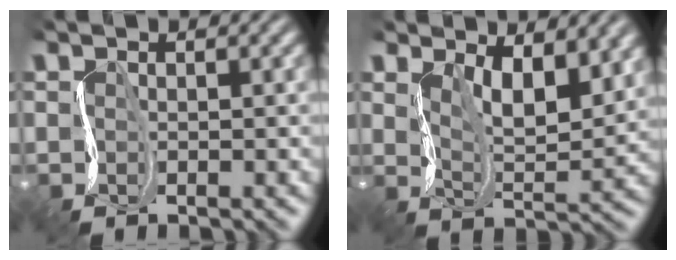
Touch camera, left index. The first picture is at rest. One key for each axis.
{"total": 6.3, "fx": 2.7, "fy": 2.8, "fz": 5.0, "tx": -0.078, "ty": -0.011, "tz": 0.037}